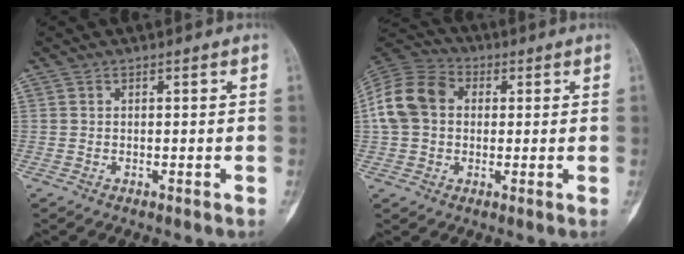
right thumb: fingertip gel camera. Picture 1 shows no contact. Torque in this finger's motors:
{"motor_torque": [0.13, 0.13, 1.15, -0.29, 0.11]}